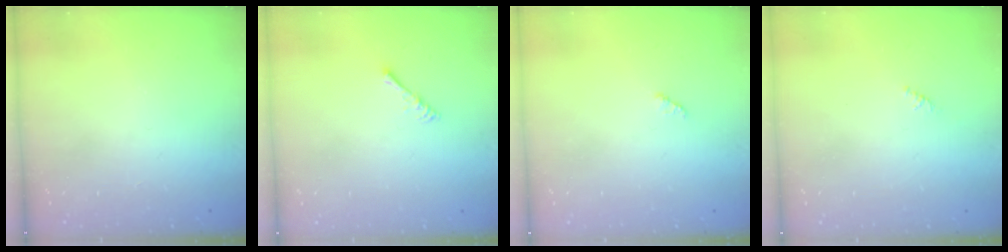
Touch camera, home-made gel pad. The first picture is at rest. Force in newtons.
{"total": 1.6, "press": 1.6, "slide": 0.4}
{"total": 1.3, "press": 1.3, "slide": 0.2}
{"total": 0.8, "press": 0.7, "slide": 0.4}